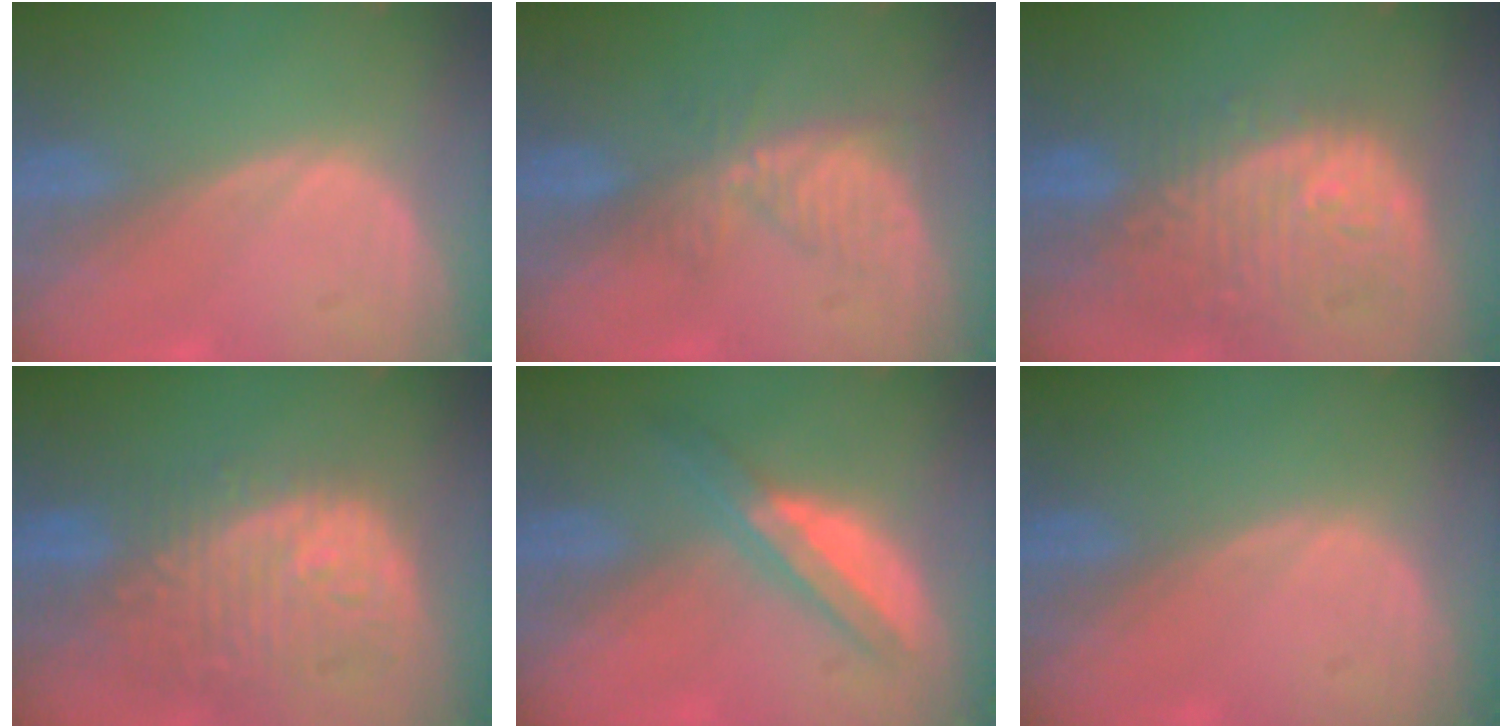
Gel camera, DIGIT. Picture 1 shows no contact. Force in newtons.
{"total": 5.3, "press": 5.0, "slide": 1.8}
{"total": 12.0, "press": 10.7, "slide": 5.4}
{"total": 12.4, "press": 10.8, "slide": 6.0}
{"total": 5.7, "press": 5.3, "slide": 1.9}
{"total": 0.0}